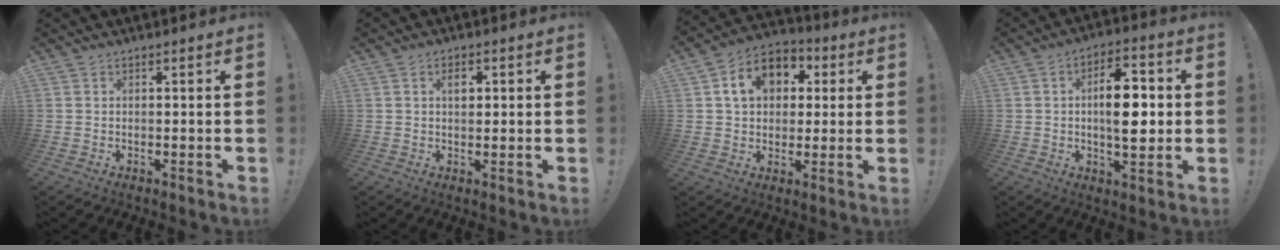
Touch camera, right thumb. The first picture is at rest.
{"total": 2.7, "force": [0.8, 1.6, 2.0], "torque": [-0.019, -0.001, 0.007]}
{"total": 12.4, "force": [3.8, 9.6, 6.9], "torque": [-0.111, 0.004, 0.076]}
{"total": 12.3, "force": [0.3, 6.1, 10.6], "torque": [-0.151, 0.004, 0.001]}